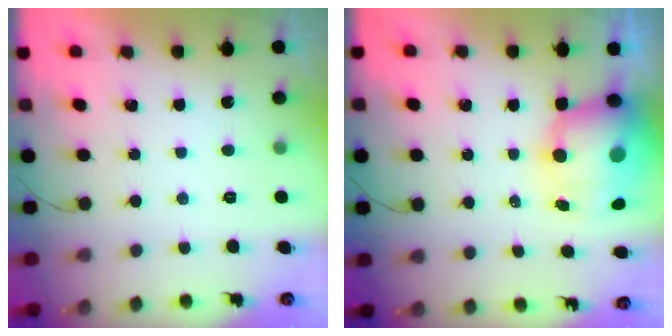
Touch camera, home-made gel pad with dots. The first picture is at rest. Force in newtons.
{"total": 12.6, "press": 12.1, "slide": 3.4}